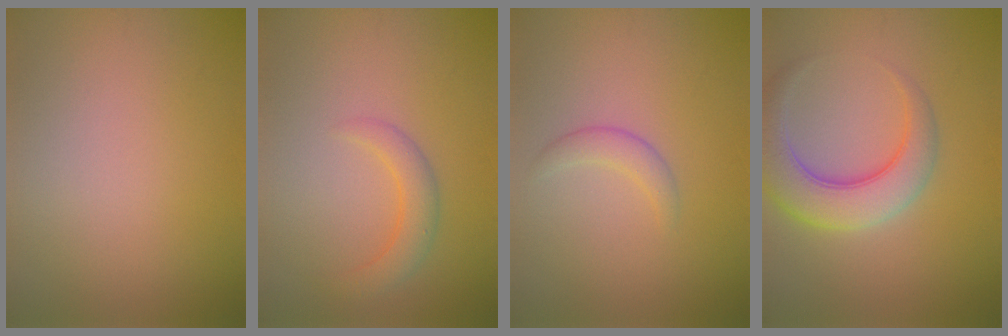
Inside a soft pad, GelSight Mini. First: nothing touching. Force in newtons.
{"total": 2.4, "press": 2.4, "slide": 0.3}
{"total": 1.6, "press": 1.6, "slide": 0.2}
{"total": 6.1, "press": 6.1, "slide": 0.5}